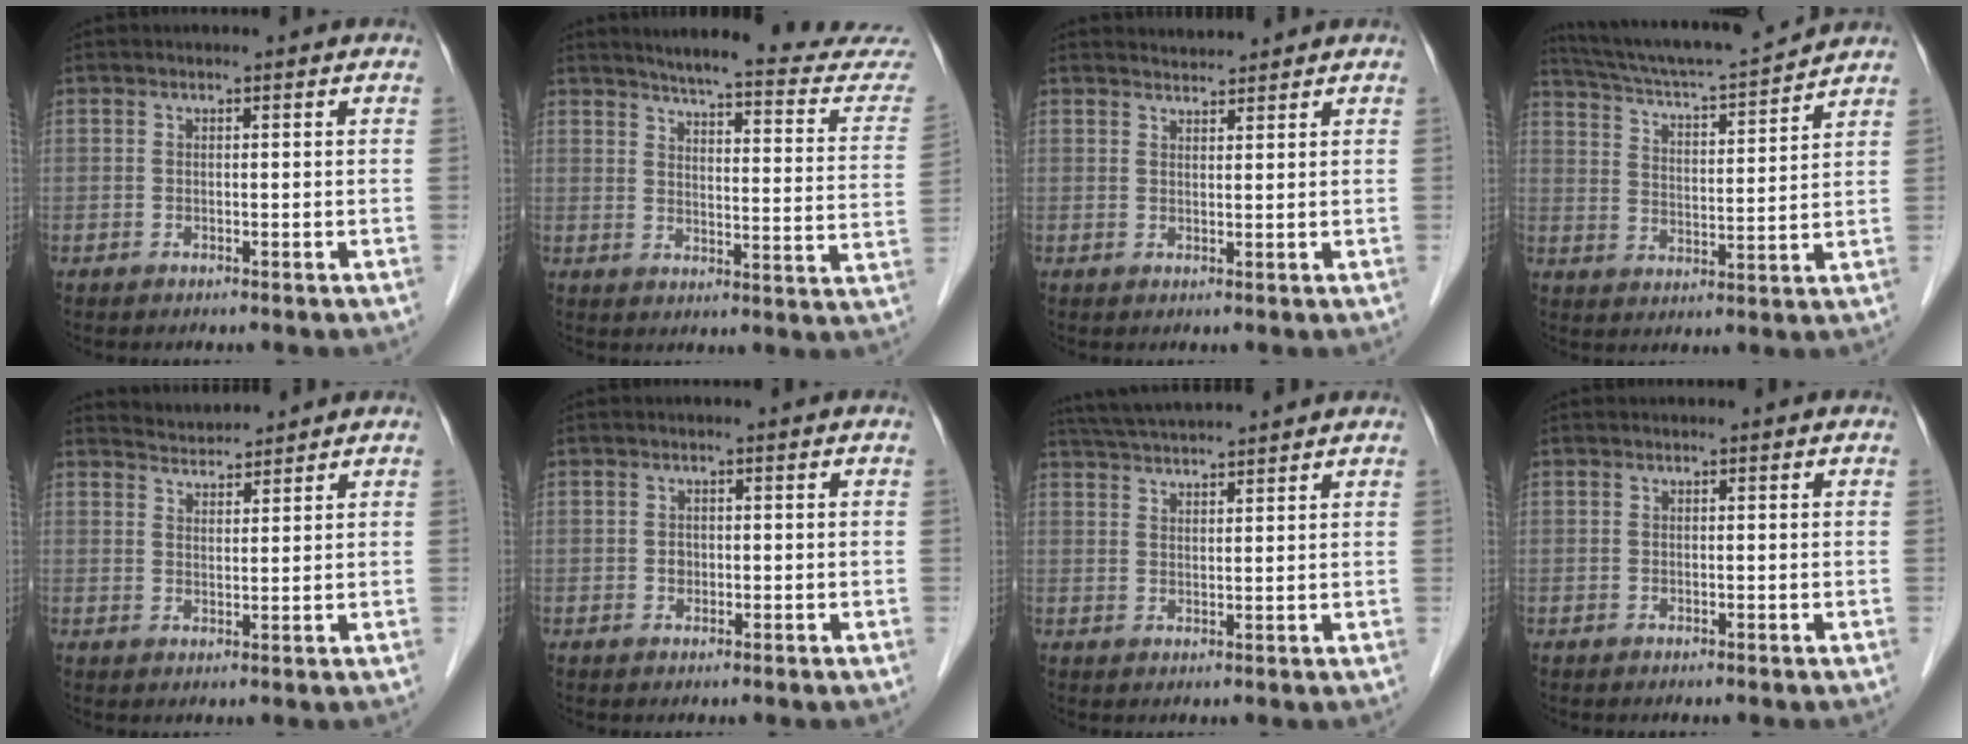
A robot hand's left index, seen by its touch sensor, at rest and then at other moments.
{"total": 21.8, "force": [20.4, 1.3, 7.7], "torque": [-0.092, -0.077, 0.236]}
{"total": 2.2, "force": [2.2, 0.1, -0.3], "torque": [-0.004, 0.013, 0.042]}
{"total": 14.8, "force": [14.0, -0.4, 4.9], "torque": [-0.095, 0.002, 0.220]}
{"total": 3.5, "force": [3.5, 0.0, -0.5], "torque": [-0.002, 0.016, 0.068]}
{"total": 0.9, "force": [-0.1, 0.8, 0.4], "torque": [-0.008, 0.002, -0.001]}
{"total": 9.4, "force": [8.7, -0.2, 3.4], "torque": [-0.068, 0.034, 0.140]}
{"total": 0.0}